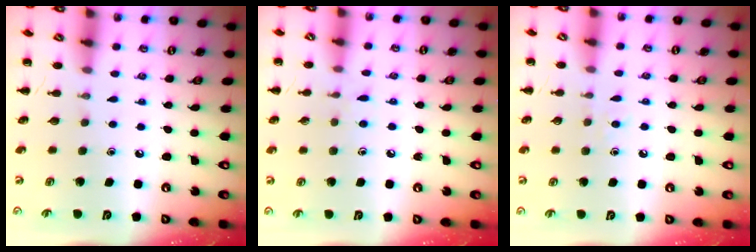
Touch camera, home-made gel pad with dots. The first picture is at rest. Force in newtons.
{"total": 5.5, "press": 5.1, "slide": 2.0}
{"total": 2.9, "press": 2.7, "slide": 1.1}